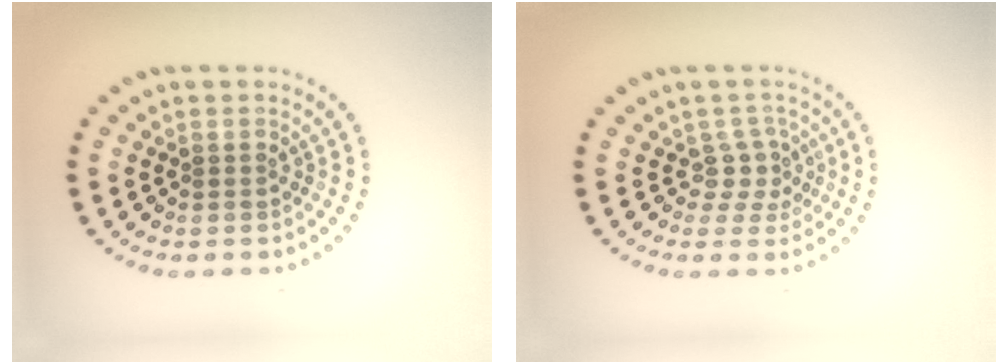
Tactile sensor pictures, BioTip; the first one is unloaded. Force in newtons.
{"total": 2.1, "press": 1.6, "slide": 1.4}